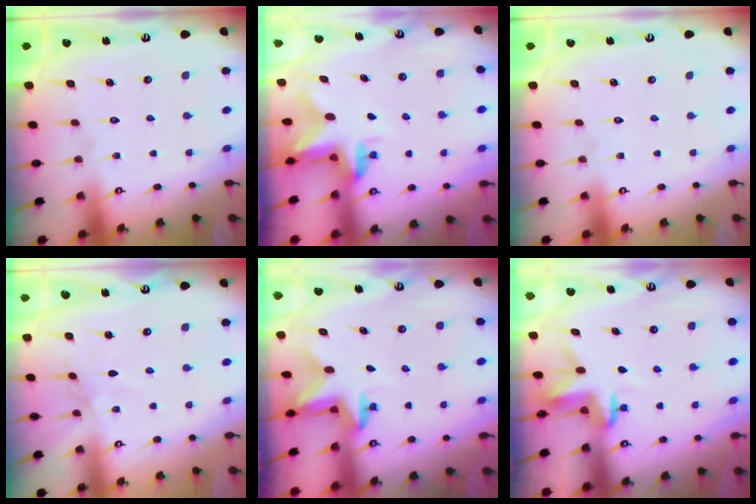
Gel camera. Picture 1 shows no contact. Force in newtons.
{"total": 2.7, "press": 2.7, "slide": 0.2}
{"total": 0.0}
{"total": 1.7, "press": 1.7, "slide": 0.4}
{"total": 2.4, "press": 2.3, "slide": 0.4}
{"total": 3.5, "press": 3.5, "slide": 0.2}